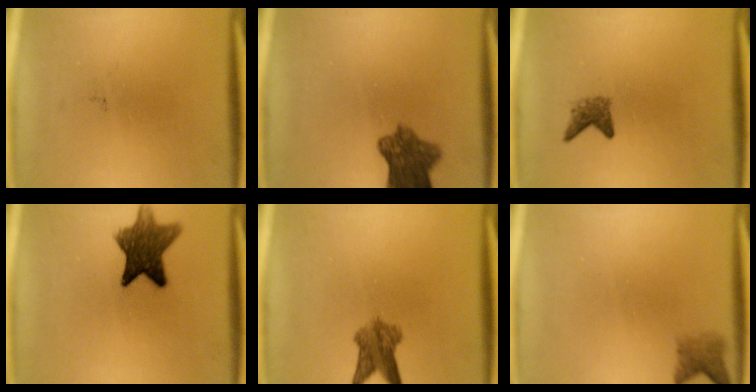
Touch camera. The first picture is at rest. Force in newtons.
{"total": 7.7}
{"total": 2.0}
{"total": 9.9}
{"total": 4.8}
{"total": 2.3}